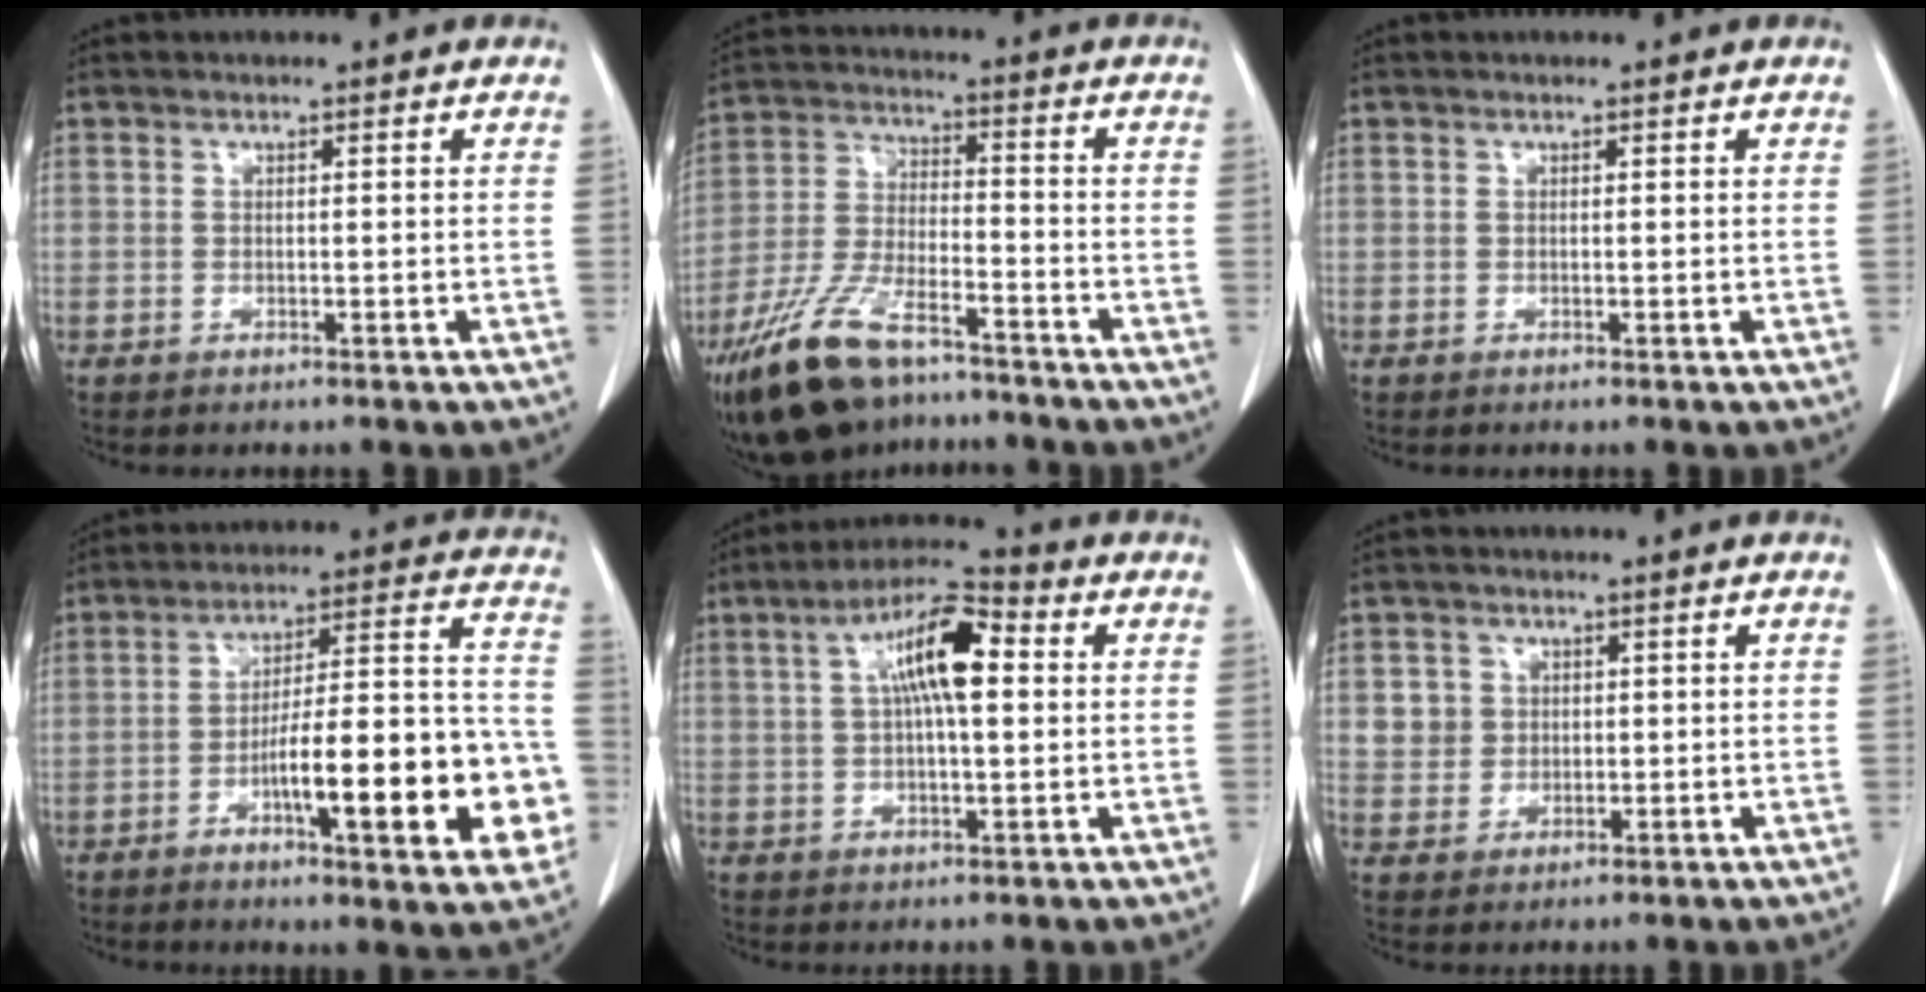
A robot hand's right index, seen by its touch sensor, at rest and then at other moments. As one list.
[{"total": 14.5, "force": [-10.6, 4.9, 8.7], "torque": [-0.183, -0.011, -0.197]}, {"total": 0.0}, {"total": 21.0, "force": [-6.5, 4.1, 19.5], "torque": [-0.232, 0.025, -0.086]}, {"total": 10.8, "force": [2.4, 2.8, 10.1], "torque": [-0.187, 0.027, 0.036]}, {"total": 3.8, "force": [0.8, 3.7, 0.5], "torque": [0.000, 0.009, 0.015]}]